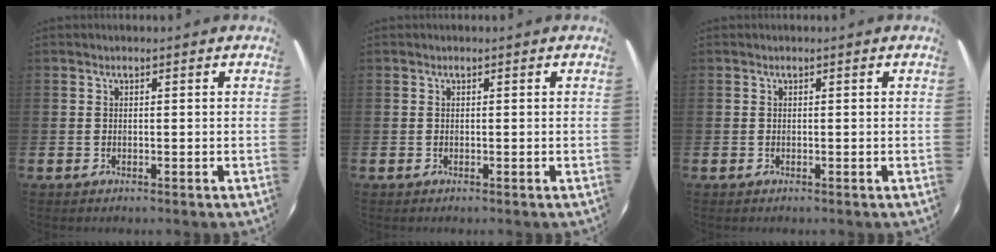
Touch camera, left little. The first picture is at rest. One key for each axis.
{"total": 0.0}
{"total": 0.0}